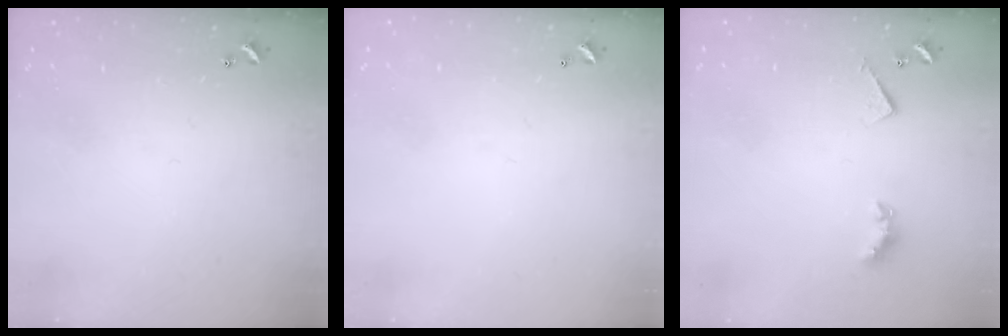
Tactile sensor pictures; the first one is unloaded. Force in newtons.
{"total": 2.8, "press": 2.8, "slide": 0.1}
{"total": 3.2, "press": 3.1, "slide": 0.5}